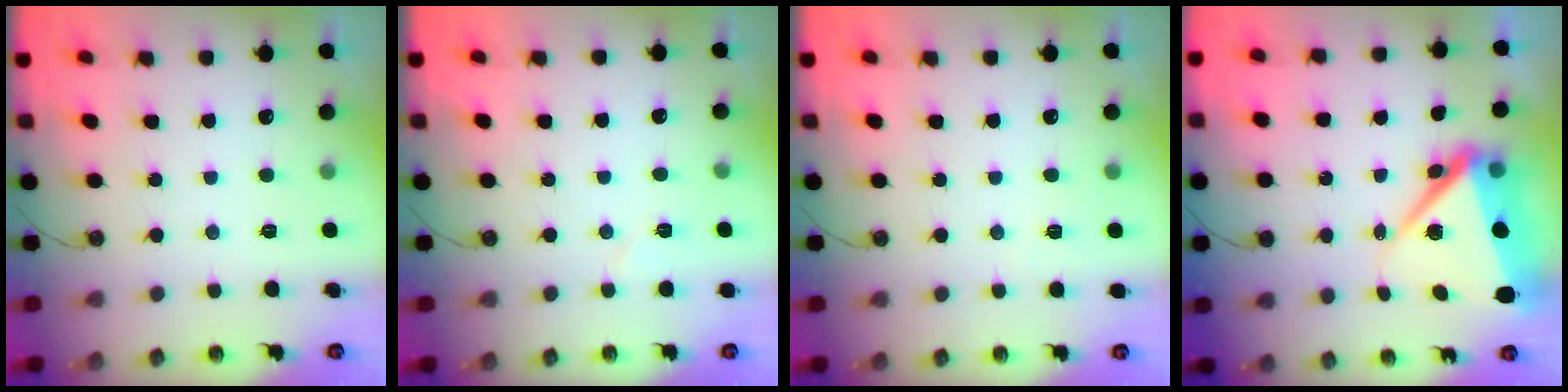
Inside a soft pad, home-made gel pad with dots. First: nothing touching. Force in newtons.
{"total": 4.4, "press": 4.3, "slide": 0.9}
{"total": 2.8, "press": 1.5, "slide": 2.3}
{"total": 11.7, "press": 11.6, "slide": 2.0}